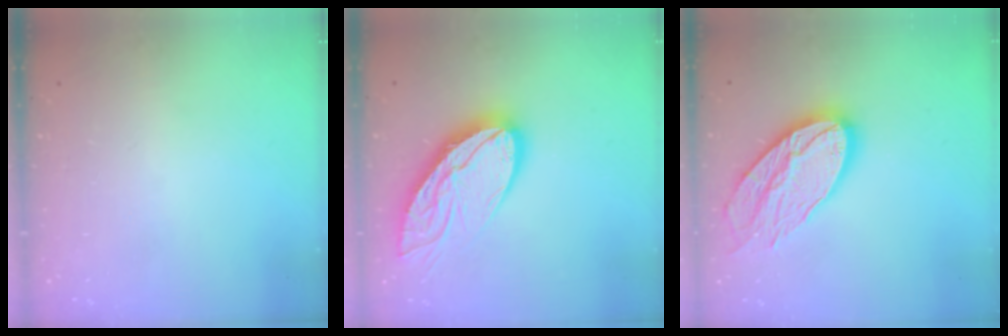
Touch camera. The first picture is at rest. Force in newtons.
{"total": 16.2, "press": 16.1, "slide": 1.7}
{"total": 18.4, "press": 18.4, "slide": 1.7}